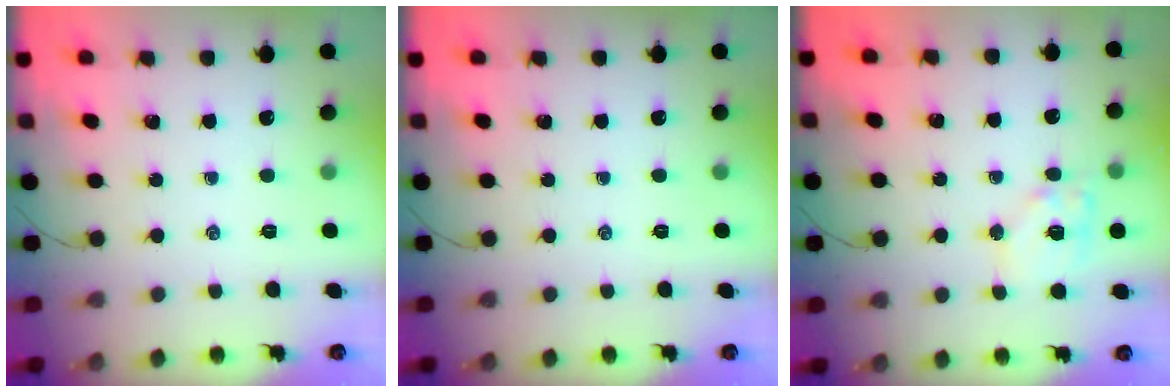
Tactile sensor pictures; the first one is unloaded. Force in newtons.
{"total": 0.0}
{"total": 10.4, "press": 10.3, "slide": 1.5}